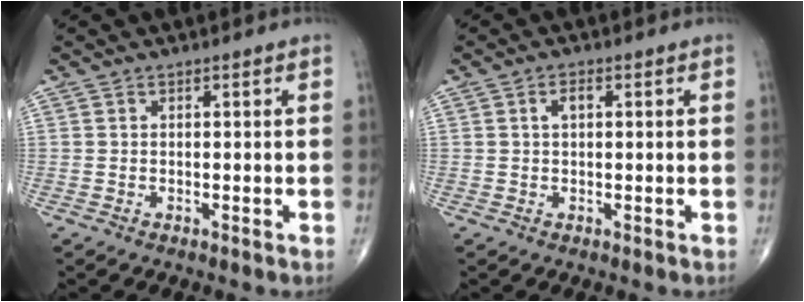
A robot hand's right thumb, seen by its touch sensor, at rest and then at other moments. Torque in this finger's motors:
{"motor_torque": [0.08, 0.24, 0.23, 0.16, 0.00]}